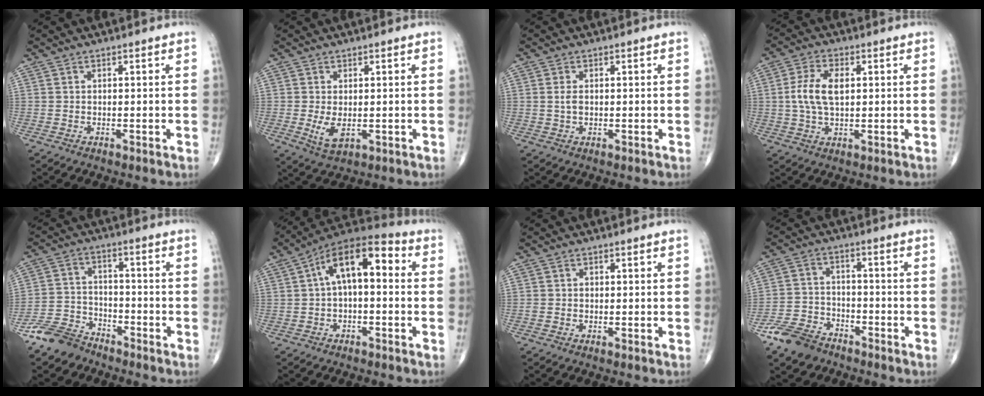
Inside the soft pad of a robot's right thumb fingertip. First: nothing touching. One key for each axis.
{"total": 4.1, "fx": -0.4, "fy": 2.1, "fz": 3.4, "tx": -0.062, "ty": -0.011, "tz": 0.002}
{"total": 1.7, "fx": 0.1, "fy": 1.0, "fz": 1.3, "tx": -0.025, "ty": -0.002, "tz": 0.002}
{"total": 7.8, "fx": 1.0, "fy": 4.1, "fz": 6.5, "tx": -0.138, "ty": 0.007, "tz": 0.018}
{"total": 7.8, "fx": -6.4, "fy": 4.2, "fz": 1.7, "tx": -0.022, "ty": 0.037, "tz": -0.135}
{"total": 12.6, "fx": 1.6, "fy": 6.1, "fz": 10.9, "tx": -0.161, "ty": 0.043, "tz": 0.012}
{"total": 0.7, "fx": -0.1, "fy": 0.7, "fz": 0.3, "tx": -0.001, "ty": 0.003, "tz": -0.003}
{"total": 8.6, "fx": -6.2, "fy": 5.1, "fz": 2.9, "tx": -0.049, "ty": 0.030, "tz": -0.123}